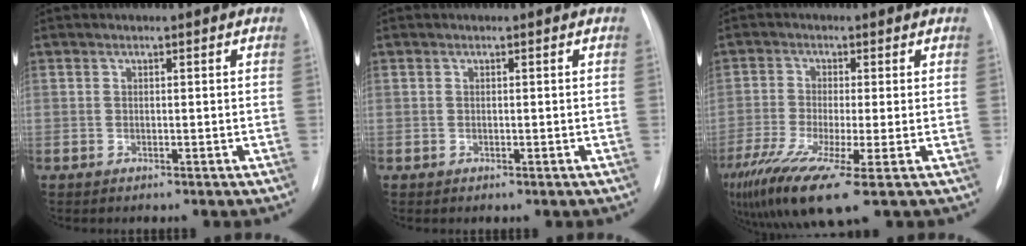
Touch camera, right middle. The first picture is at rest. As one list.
[{"total": 0.0}, {"total": 13.4, "force": [-7.4, 1.8, 11.0], "torque": [-0.225, -0.043, -0.130]}]